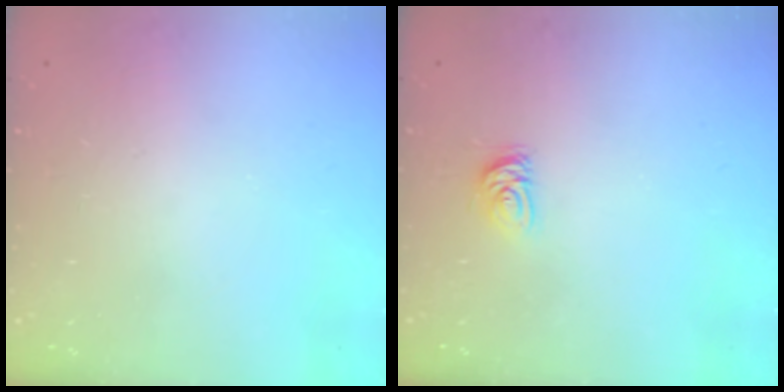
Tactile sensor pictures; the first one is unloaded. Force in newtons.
{"total": 4.0, "press": 3.9, "slide": 0.7}